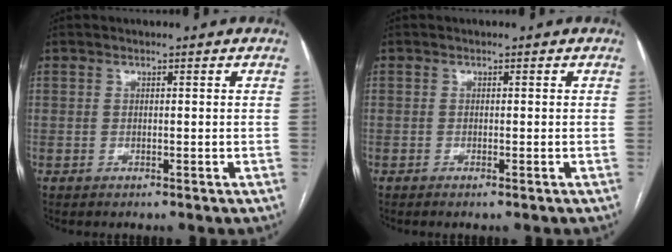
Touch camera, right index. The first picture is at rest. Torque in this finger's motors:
{"motor_torque": [-0.01, 0.01, 0.00, 0.01]}